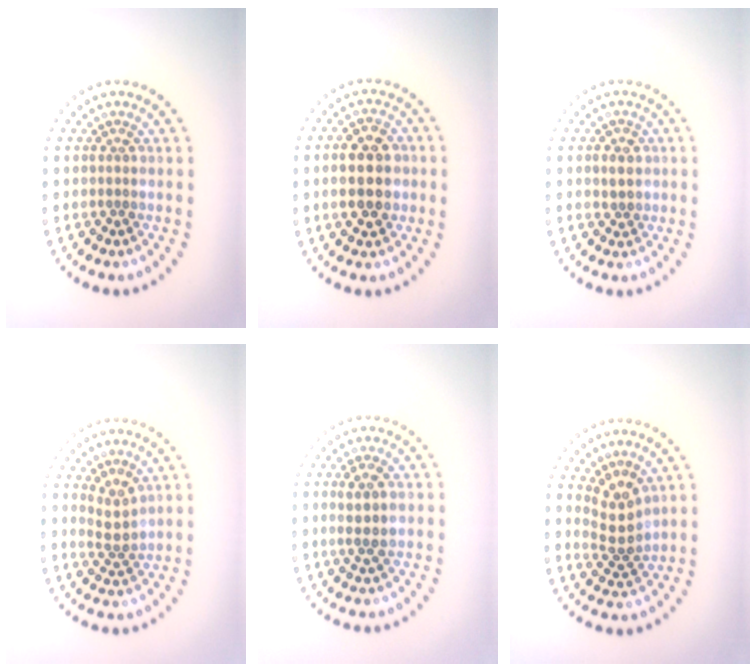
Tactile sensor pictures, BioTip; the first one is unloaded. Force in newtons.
{"total": 5.0, "press": 5.0, "slide": 0.3}
{"total": 1.2, "press": 1.2, "slide": 0.4}
{"total": 1.7, "press": 1.4, "slide": 1.1}
{"total": 2.5, "press": 2.3, "slide": 0.9}
{"total": 2.9, "press": 2.3, "slide": 1.7}